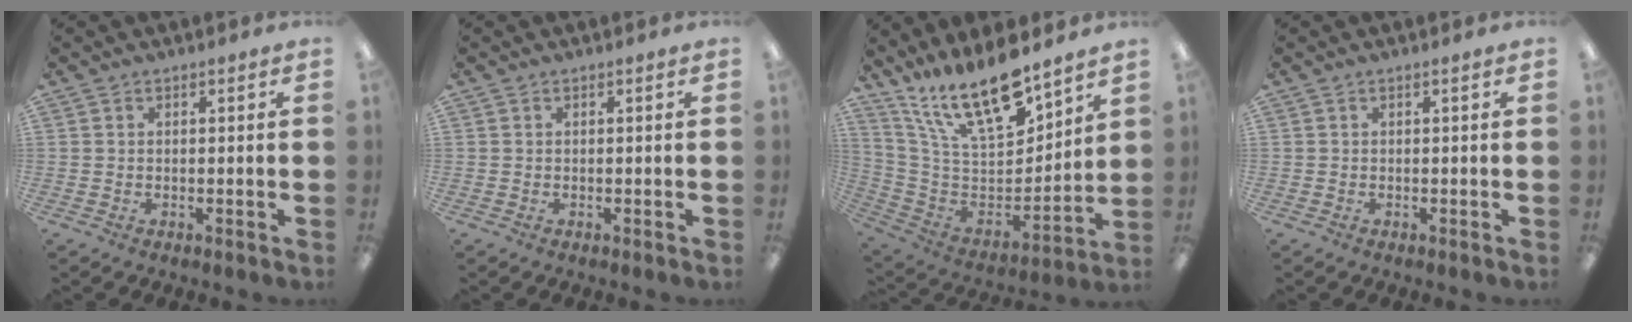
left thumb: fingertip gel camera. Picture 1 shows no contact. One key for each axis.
{"total": 0.0}
{"total": 20.4, "fx": 15.4, "fy": 6.9, "fz": 11.5, "tx": -0.229, "ty": -0.102, "tz": 0.271}
{"total": 0.0}